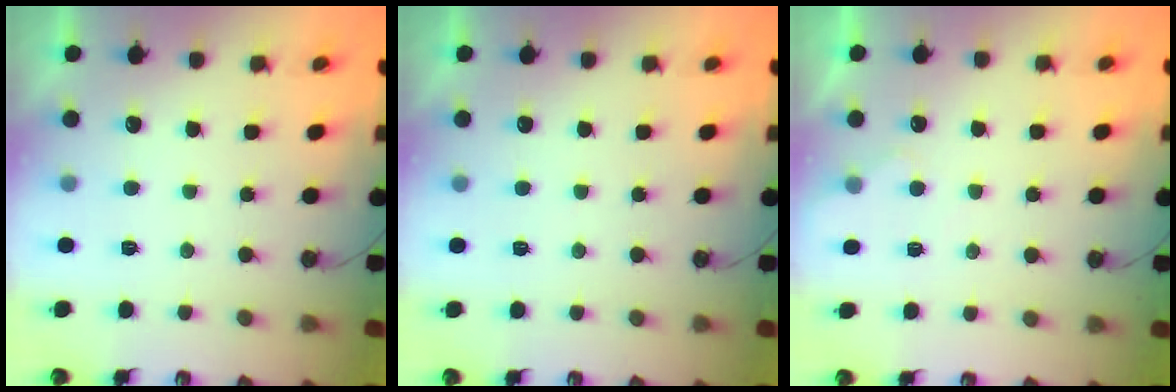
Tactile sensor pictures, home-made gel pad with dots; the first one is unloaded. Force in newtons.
{"total": 3.4, "press": 3.4, "slide": 0.4}
{"total": 3.8, "press": 3.7, "slide": 0.5}